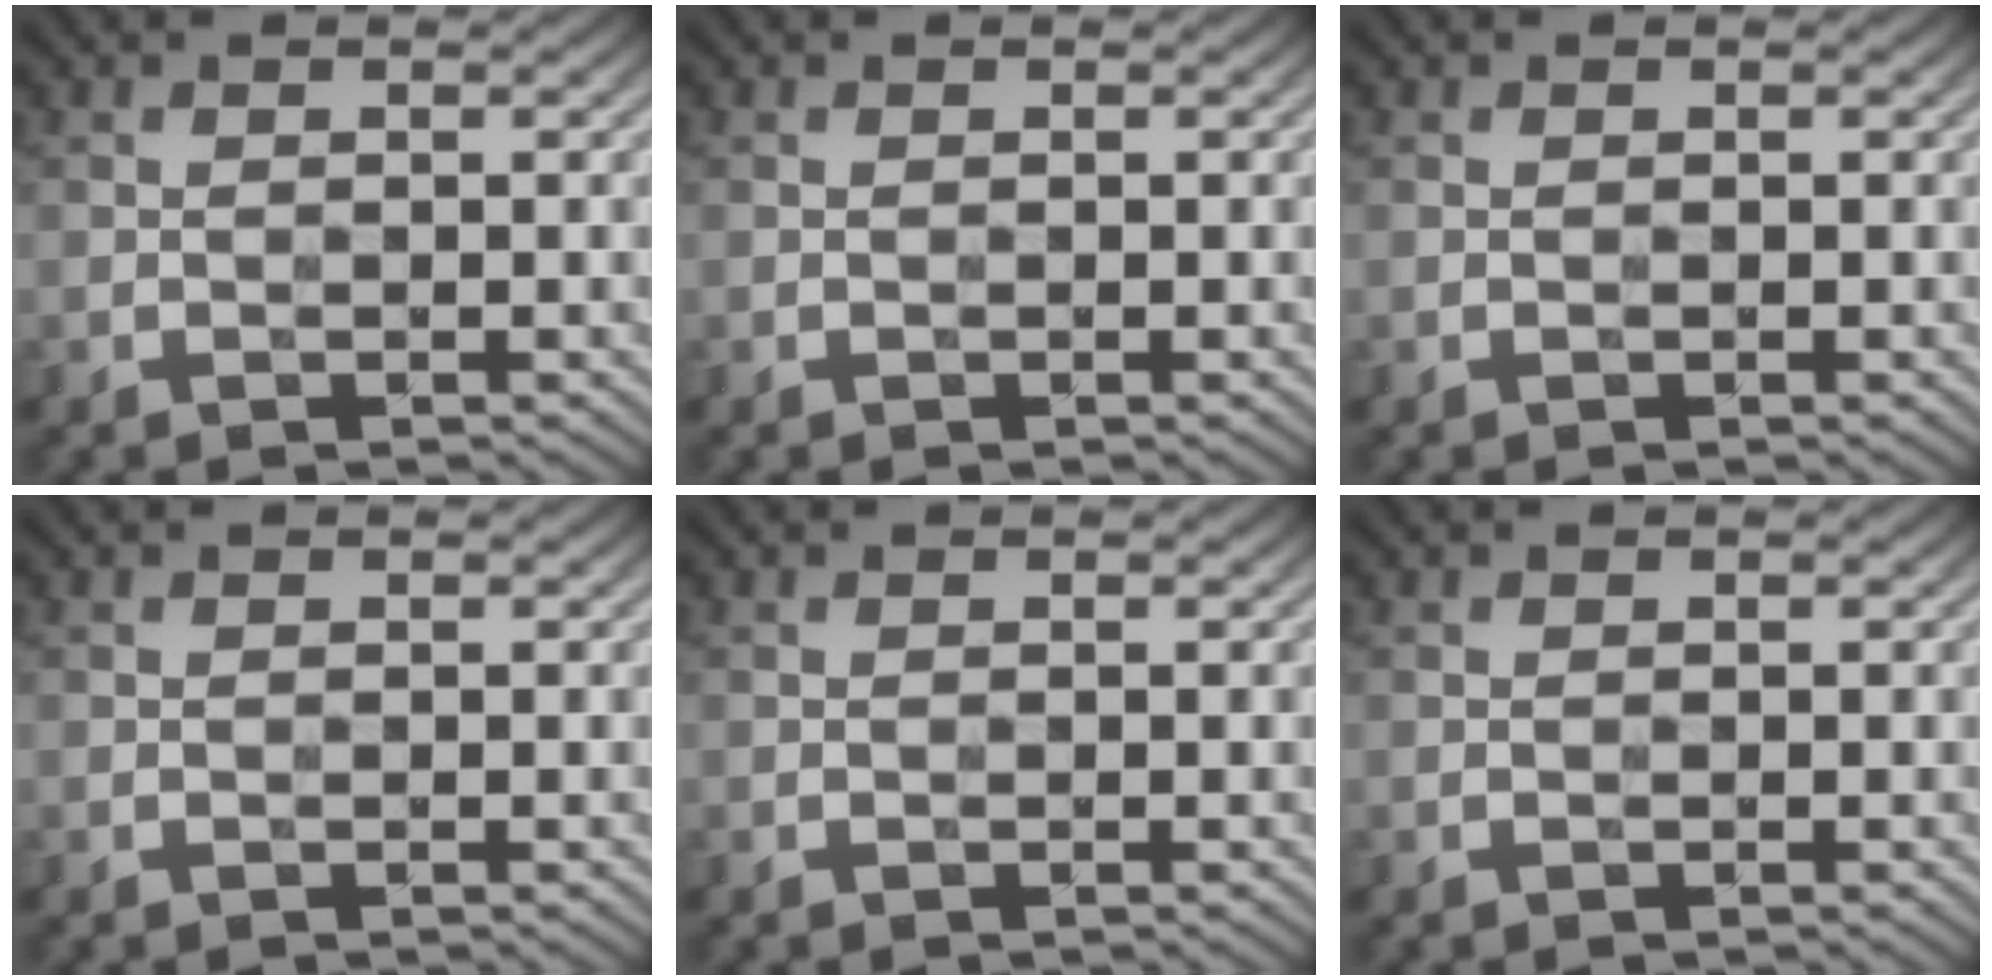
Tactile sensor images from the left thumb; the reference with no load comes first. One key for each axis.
{"total": 0.0}
{"total": 0.0}
{"total": 0.0}
{"total": 0.0}
{"total": 0.0}